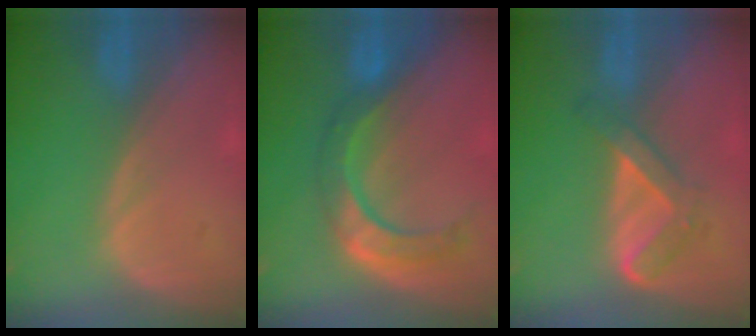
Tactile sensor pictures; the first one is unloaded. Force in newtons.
{"total": 8.4, "press": 7.2, "slide": 4.4}
{"total": 5.6, "press": 4.7, "slide": 3.0}